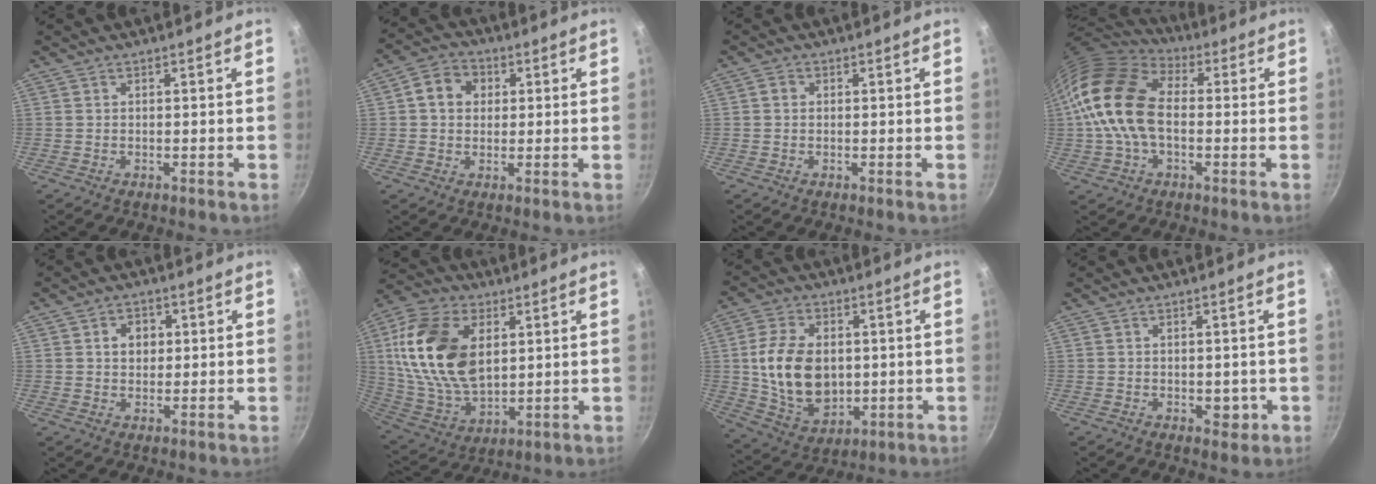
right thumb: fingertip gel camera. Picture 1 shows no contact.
{"total": 7.2, "force": [1.6, 5.9, 3.7], "torque": [-0.037, 0.010, 0.013]}
{"total": 1.6, "force": [0.2, 1.3, 0.8], "torque": [-0.011, 0.006, 0.001]}
{"total": 17.5, "force": [0.2, 11.4, 13.2], "torque": [-0.236, 0.027, -0.011]}
{"total": 4.5, "force": [1.0, 3.7, 2.4], "torque": [-0.017, 0.003, 0.013]}
{"total": 21.7, "force": [4.9, 13.6, 16.2], "torque": [-0.296, -0.012, 0.101]}
{"total": 15.0, "force": [0.9, 10.4, 10.8], "torque": [-0.170, -0.012, 0.031]}
{"total": 3.0, "force": [-0.5, 2.0, 2.2], "torque": [-0.012, -0.001, -0.004]}